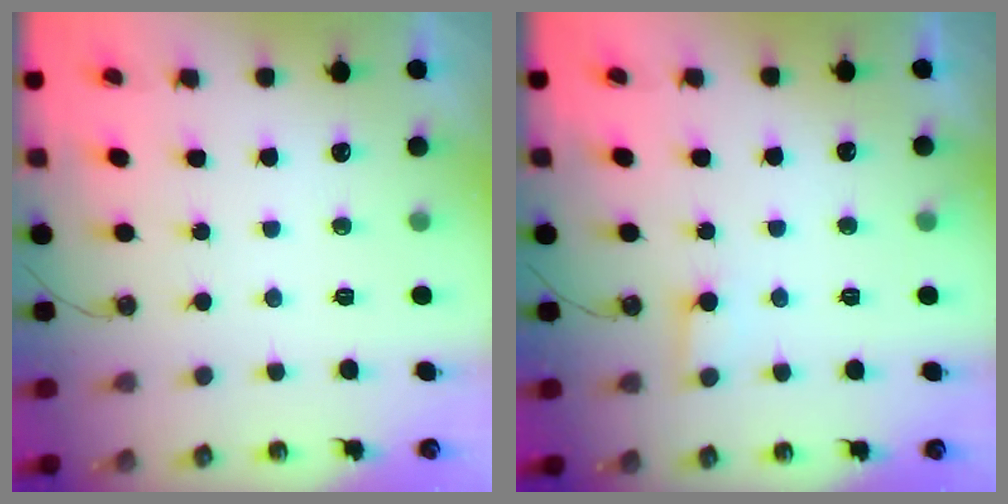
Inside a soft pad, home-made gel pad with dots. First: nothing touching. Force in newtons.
{"total": 5.8, "press": 5.8, "slide": 0.5}